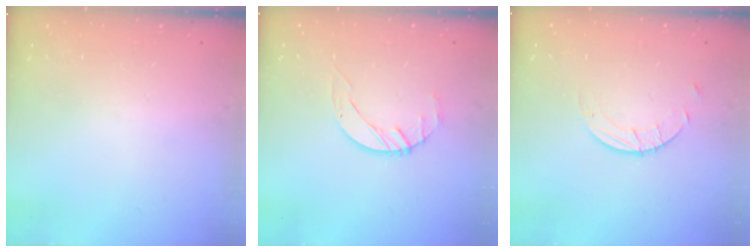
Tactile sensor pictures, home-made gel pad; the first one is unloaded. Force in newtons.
{"total": 2.1, "press": 2.0, "slide": 0.3}
{"total": 2.6, "press": 2.6, "slide": 0.2}